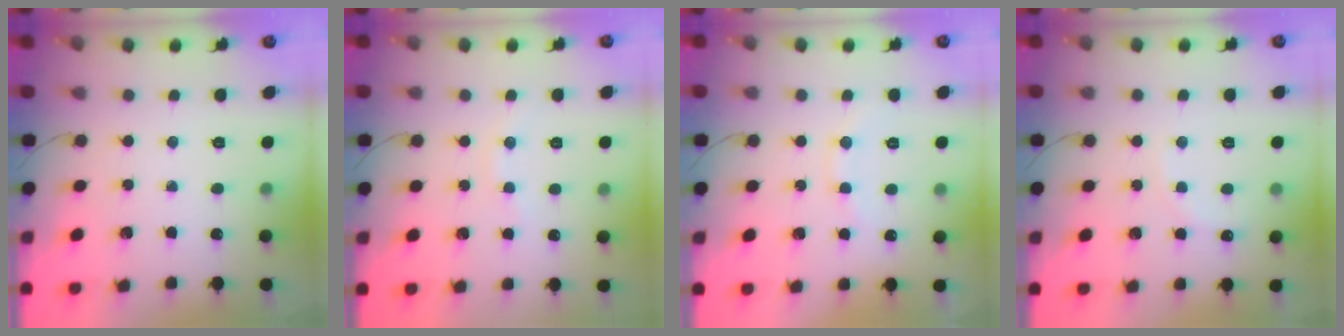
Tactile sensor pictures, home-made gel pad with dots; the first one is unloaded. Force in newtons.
{"total": 4.4, "press": 4.2, "slide": 1.4}
{"total": 8.4, "press": 8.3, "slide": 1.4}
{"total": 3.6, "press": 3.4, "slide": 0.9}